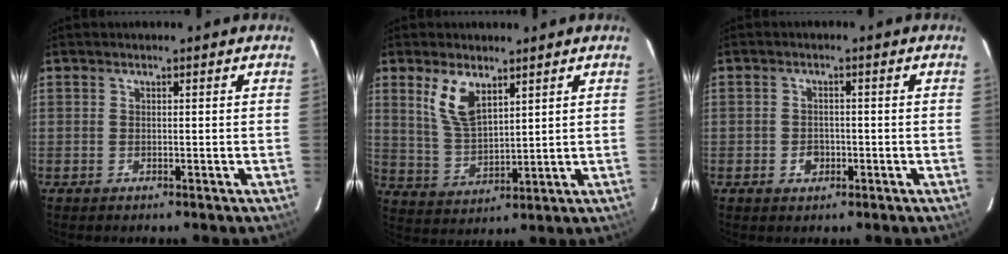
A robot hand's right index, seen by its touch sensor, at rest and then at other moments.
{"total": 8.3, "force": [4.6, 3.8, 5.8], "torque": [-0.111, 0.000, 0.101]}
{"total": 2.7, "force": [-1.0, 2.2, 1.2], "torque": [-0.021, 0.005, -0.013]}